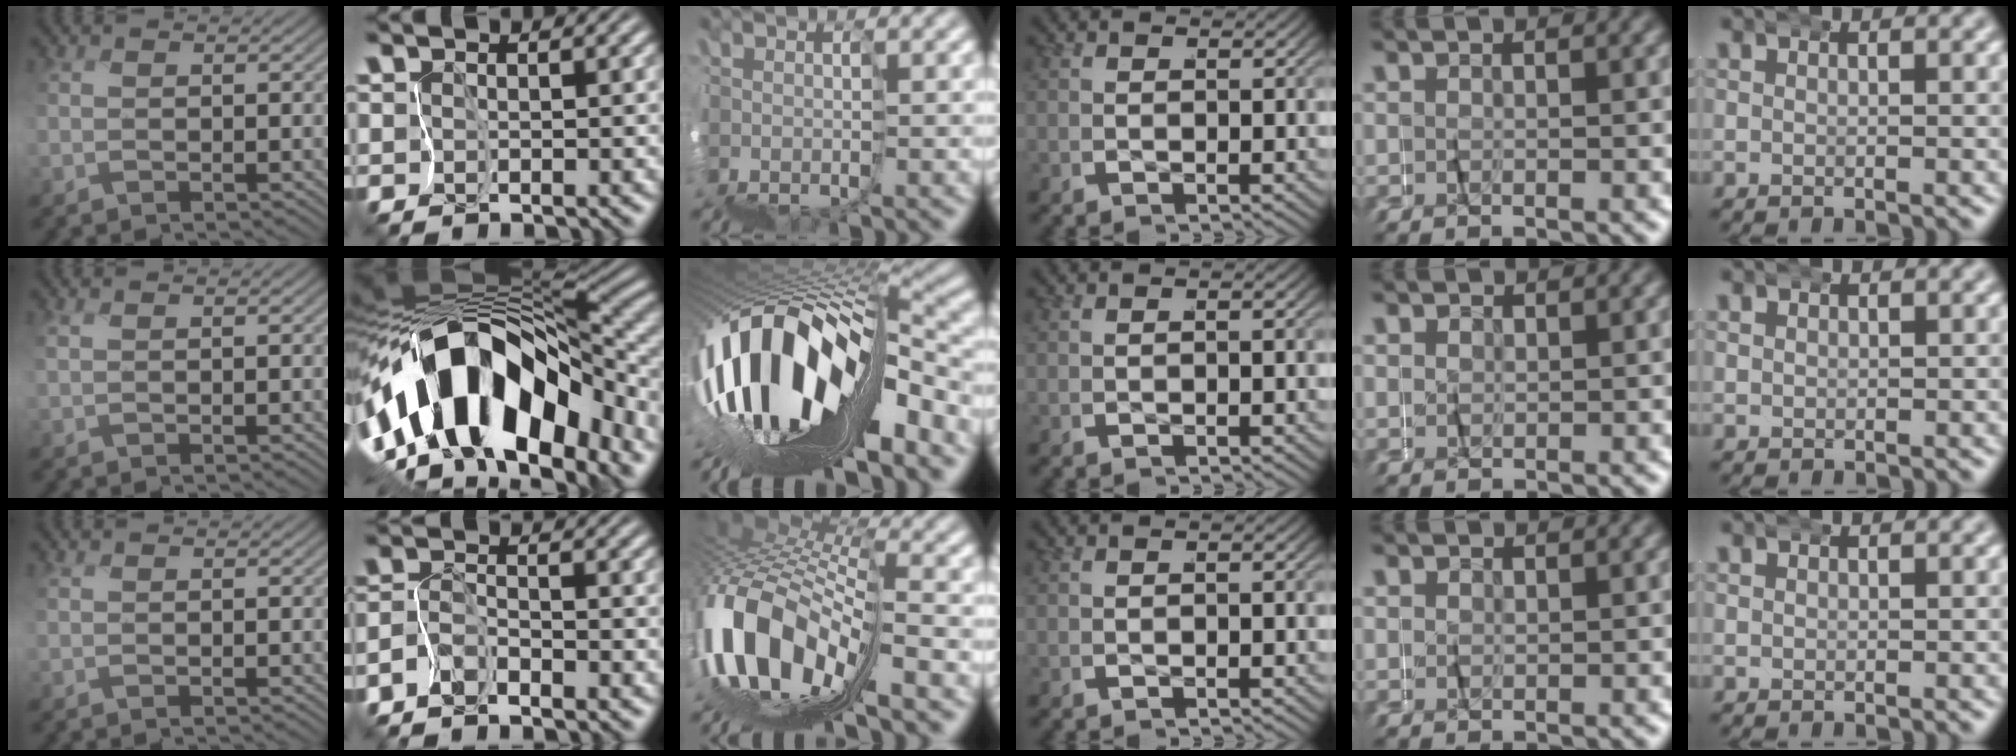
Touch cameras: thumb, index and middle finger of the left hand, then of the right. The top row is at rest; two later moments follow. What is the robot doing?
{"motion": "wrap", "object": "felt sheet"}